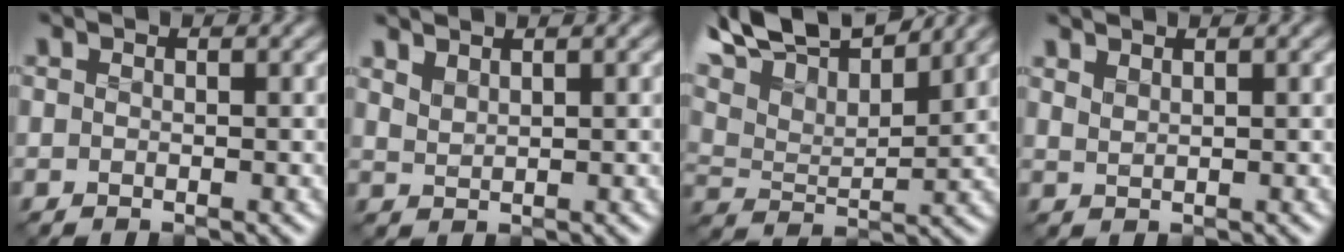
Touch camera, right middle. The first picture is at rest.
{"total": 1.6, "force": [1.4, 0.3, 0.7], "torque": [-0.019, 0.004, 0.031]}
{"total": 10.9, "force": [9.0, 2.8, 5.5], "torque": [-0.120, 0.021, 0.146]}
{"total": 1.2, "force": [1.1, 0.1, 0.5], "torque": [-0.015, 0.000, 0.025]}